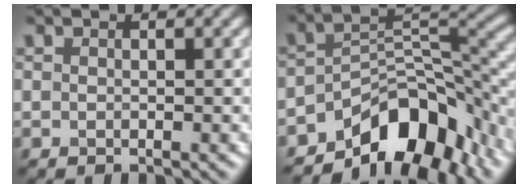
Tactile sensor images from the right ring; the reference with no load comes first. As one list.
[{"total": 9.5, "force": [-6.4, 4.3, 5.6], "torque": [-0.067, 0.004, -0.113]}]